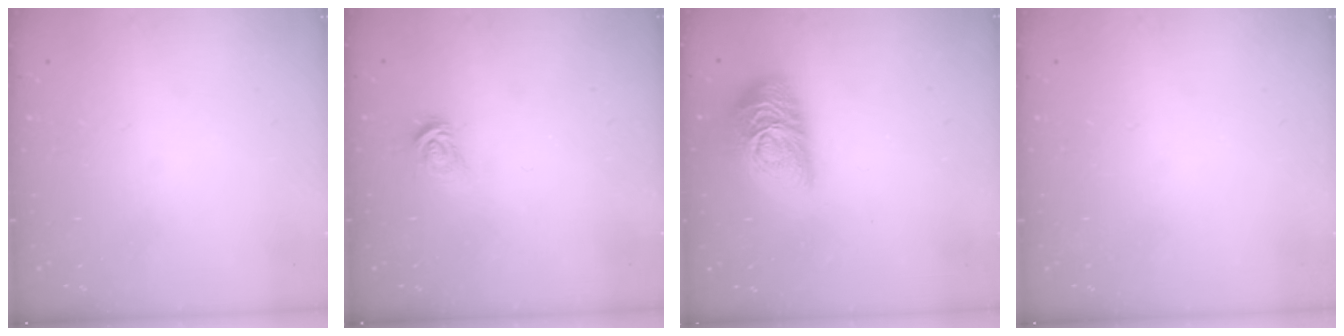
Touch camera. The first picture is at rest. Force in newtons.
{"total": 4.1, "press": 4.1, "slide": 0.5}
{"total": 17.5, "press": 17.4, "slide": 1.5}
{"total": 0.0}